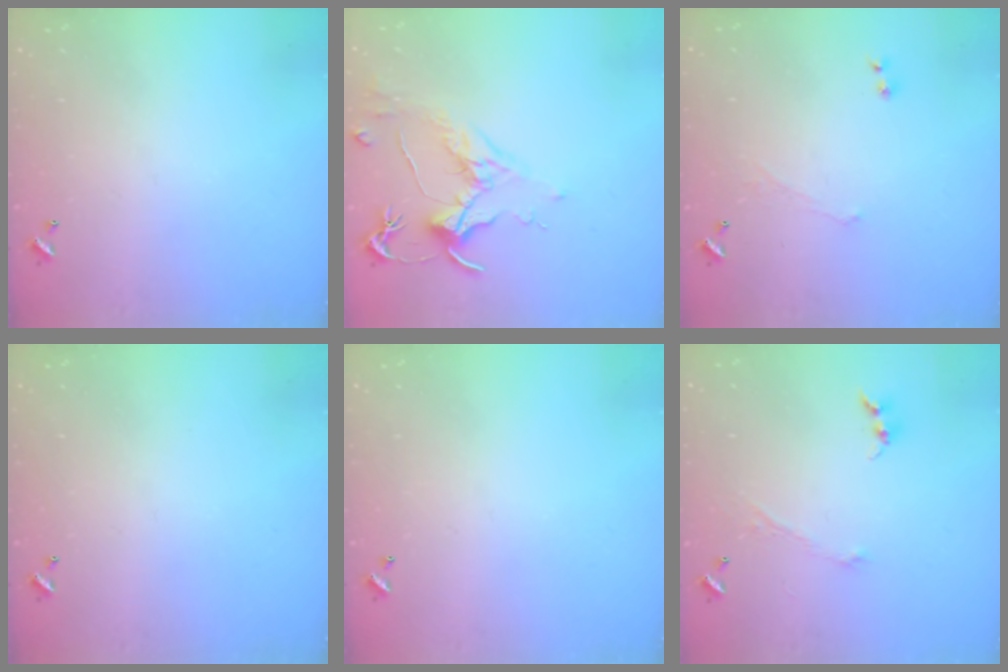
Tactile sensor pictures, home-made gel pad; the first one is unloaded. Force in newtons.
{"total": 1.8, "press": 1.6, "slide": 0.9}
{"total": 1.1, "press": 0.7, "slide": 0.9}
{"total": 0.0}
{"total": 0.0}
{"total": 1.1, "press": 1.0, "slide": 0.6}